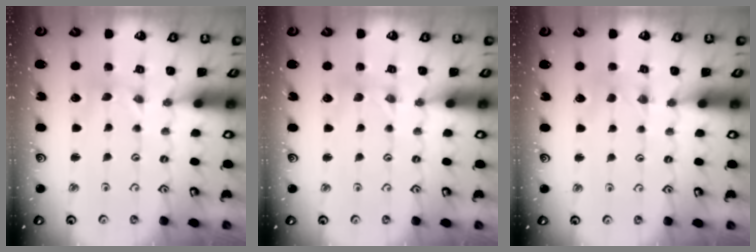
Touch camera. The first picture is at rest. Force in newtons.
{"total": 2.1, "press": 2.1, "slide": 0.4}
{"total": 0.0}